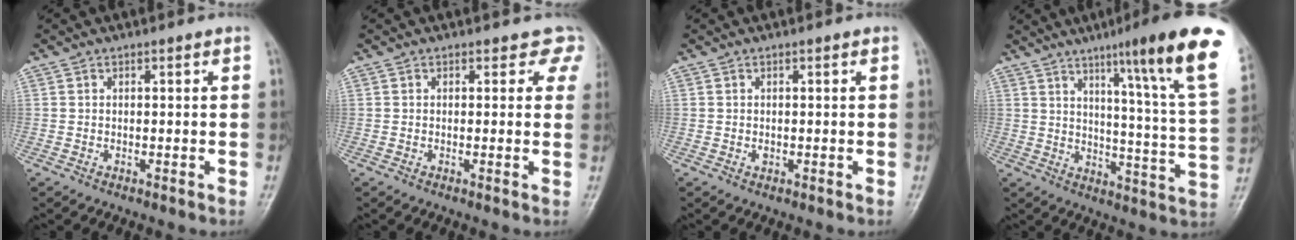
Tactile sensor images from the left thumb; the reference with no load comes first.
{"total": 3.6, "force": [2.5, 2.3, 1.0], "torque": [0.025, -0.009, 0.005]}
{"total": 0.9, "force": [0.1, 0.6, 0.7], "torque": [-0.005, 0.001, 0.001]}
{"total": 21.3, "force": [11.7, 1.0, 17.7], "torque": [-0.225, -0.055, 0.159]}